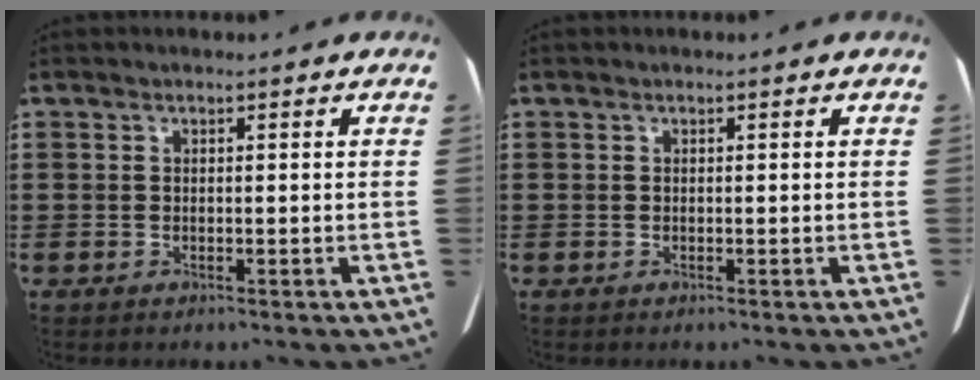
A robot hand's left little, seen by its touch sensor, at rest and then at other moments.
{"total": 0.0}